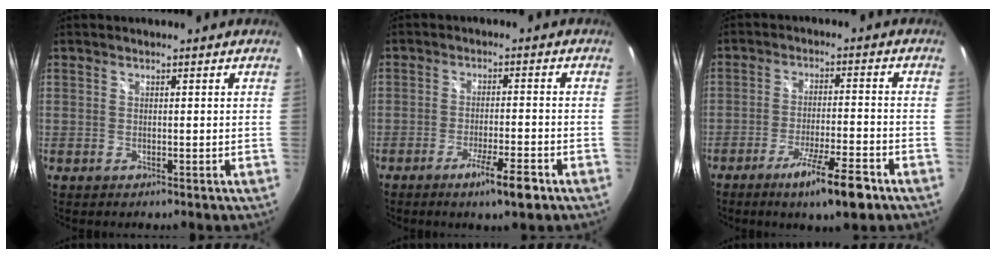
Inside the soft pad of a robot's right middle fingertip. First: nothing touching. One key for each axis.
{"total": 6.5, "fx": -4.2, "fy": 0.4, "fz": 5.0, "tx": -0.099, "ty": -0.012, "tz": -0.068}
{"total": 10.2, "fx": -6.7, "fy": 0.9, "fz": 7.6, "tx": -0.149, "ty": -0.019, "tz": -0.111}